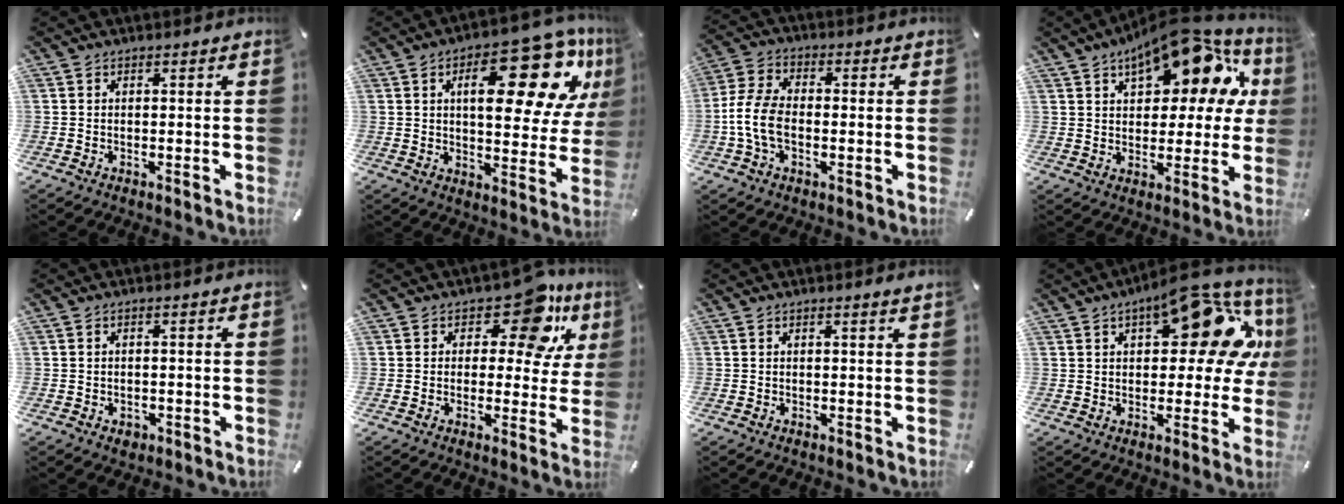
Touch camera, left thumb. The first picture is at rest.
{"total": 22.0, "force": [10.0, 9.7, 17.0], "torque": [-0.227, -0.057, 0.156]}
{"total": 9.0, "force": [-1.9, 5.7, 6.7], "torque": [-0.149, 0.005, -0.035]}
{"total": 18.3, "force": [10.3, 9.6, 11.7], "torque": [-0.158, -0.062, 0.172]}
{"total": 1.8, "force": [-0.8, 1.4, 0.8], "torque": [-0.014, 0.006, -0.015]}
{"total": 13.0, "force": [6.9, 6.6, 8.9], "torque": [-0.117, -0.042, 0.115]}
{"total": 0.9, "force": [0.5, 0.0, 0.7], "torque": [-0.013, -0.002, 0.009]}
{"total": 18.0, "force": [7.8, 8.8, 13.7], "torque": [-0.166, -0.043, 0.125]}